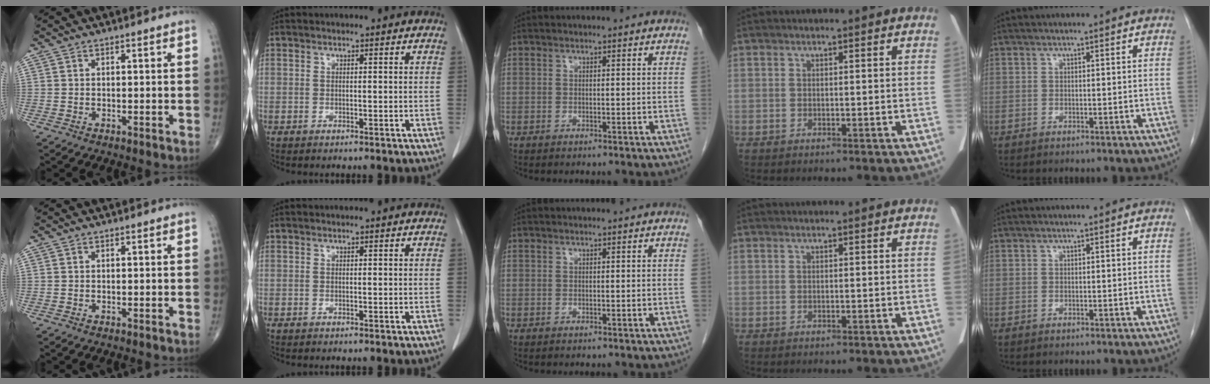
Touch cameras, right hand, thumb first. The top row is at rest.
{}